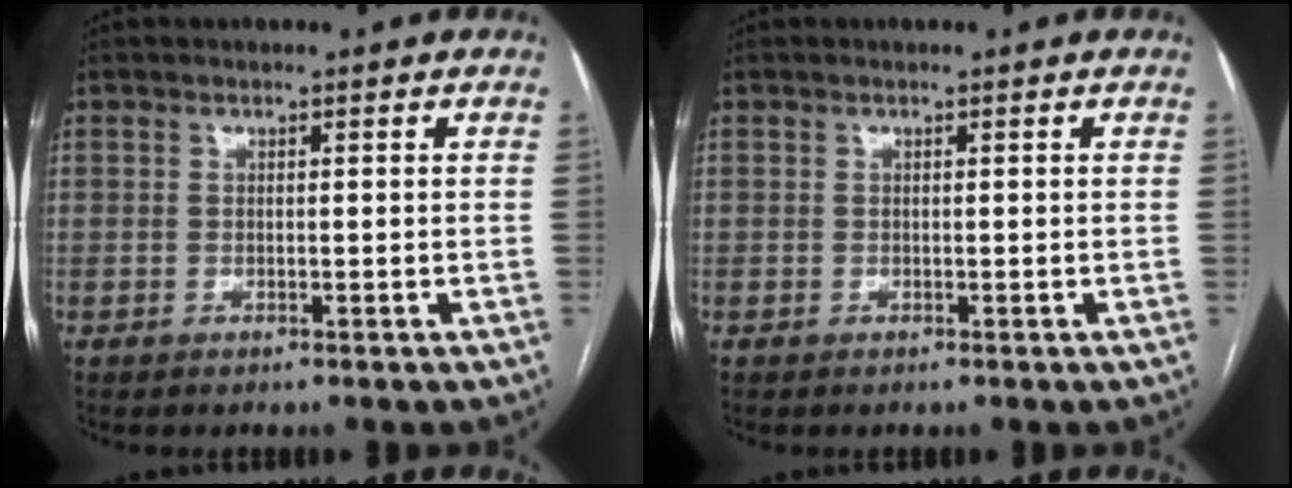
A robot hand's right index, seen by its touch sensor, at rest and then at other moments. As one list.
[{"total": 0.0}]